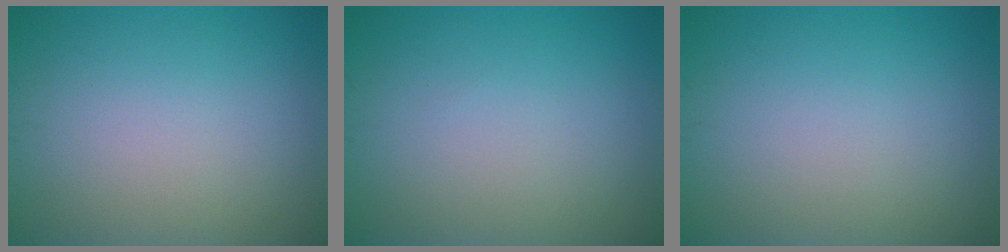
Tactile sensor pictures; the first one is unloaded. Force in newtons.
{"total": 0.0}
{"total": 0.0}